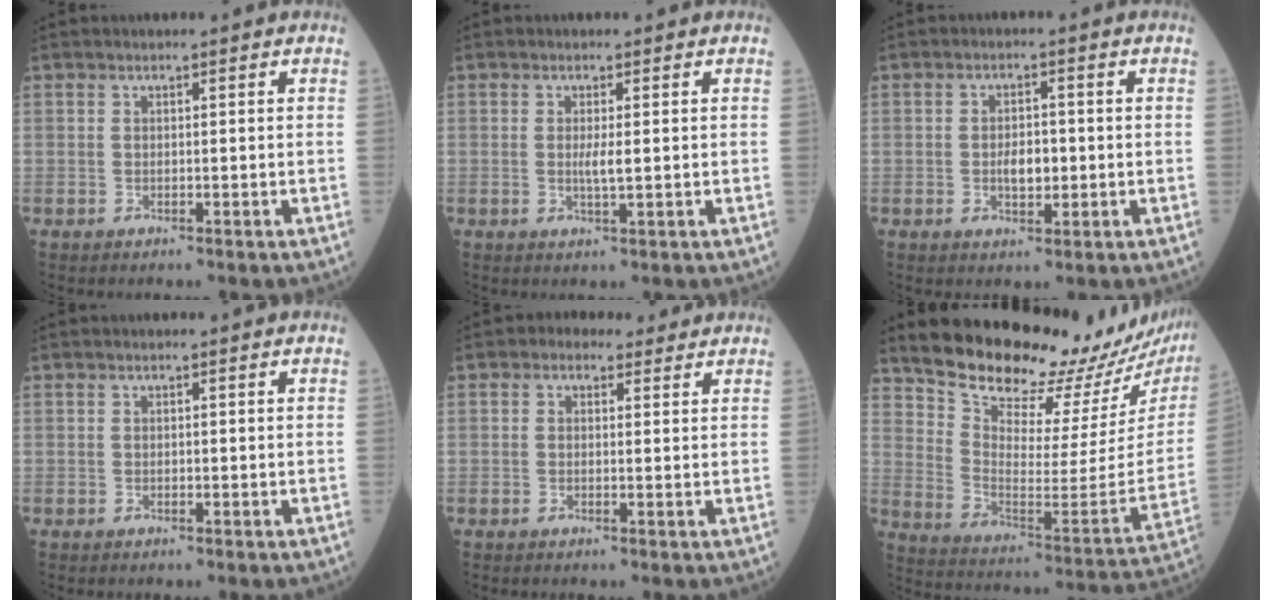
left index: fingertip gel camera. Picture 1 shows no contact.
{"total": 2.0, "force": [0.1, 0.2, 2.0], "torque": [-0.042, -0.003, 0.002]}
{"total": 3.5, "force": [-0.4, 1.7, 3.1], "torque": [-0.053, 0.002, -0.006]}
{"total": 0.0}
{"total": 3.3, "force": [2.2, 2.2, 1.0], "torque": [-0.015, 0.023, 0.030]}
{"total": 21.4, "force": [20.0, 3.6, 6.8], "torque": [-0.121, -0.101, 0.280]}